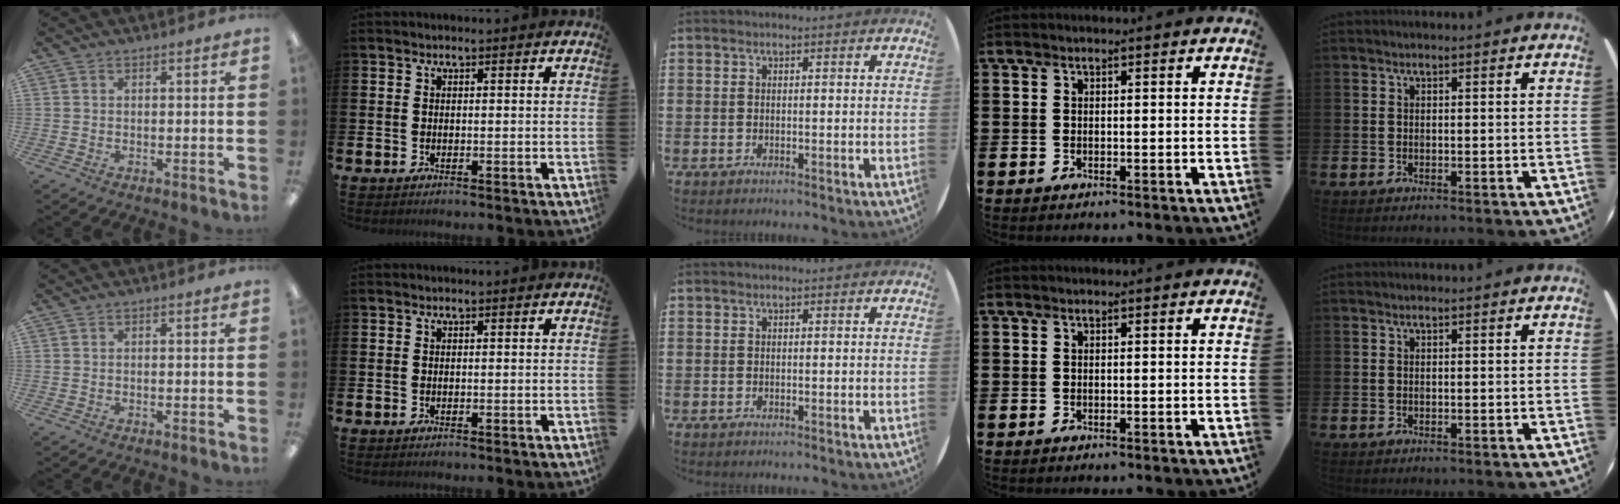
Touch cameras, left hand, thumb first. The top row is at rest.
{}